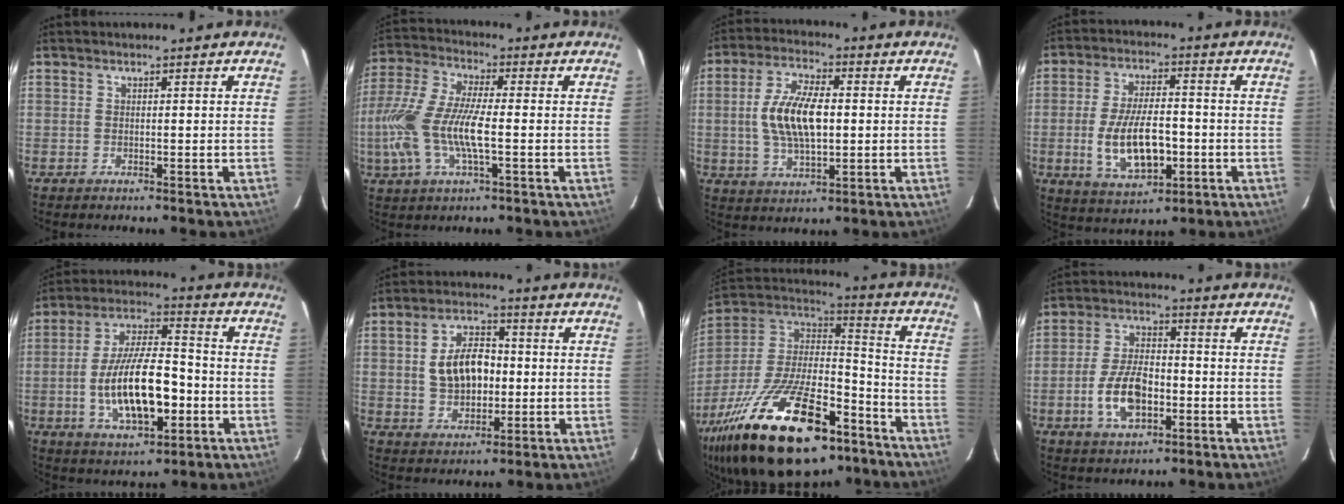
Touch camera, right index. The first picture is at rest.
{"total": 15.8, "force": [-2.7, 4.7, 14.8], "torque": [-0.306, -0.004, -0.056]}
{"total": 11.7, "force": [0.3, 5.2, 10.5], "torque": [-0.207, 0.007, 0.007]}
{"total": 12.8, "force": [-2.8, 5.7, 11.1], "torque": [-0.218, -0.009, -0.038]}
{"total": 16.5, "force": [-3.9, 6.5, 14.6], "torque": [-0.280, 0.002, -0.060]}
{"total": 9.8, "force": [0.3, 6.2, 7.6], "torque": [-0.145, 0.020, 0.014]}
{"total": 32.3, "force": [-19.7, 13.7, 21.7], "torque": [-0.420, -0.022, -0.306]}
{"total": 10.4, "force": [-3.3, 5.5, 8.2], "torque": [-0.168, 0.005, -0.053]}